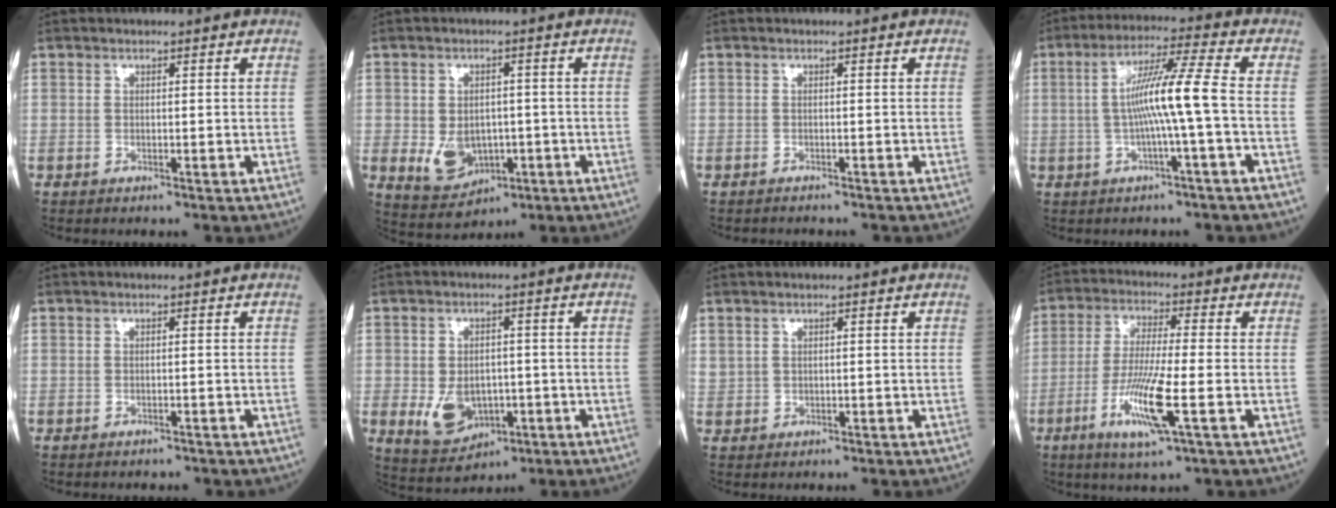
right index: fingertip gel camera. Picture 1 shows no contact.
{"total": 6.7, "force": [-1.6, 4.9, 4.3], "torque": [-0.074, 0.000, -0.011]}
{"total": 1.8, "force": [-1.7, 0.4, 0.3], "torque": [-0.011, -0.002, -0.022]}
{"total": 8.6, "force": [-0.8, -1.2, 8.5], "torque": [-0.156, 0.014, -0.016]}
{"total": 2.2, "force": [-2.0, 0.9, 0.5], "torque": [-0.013, -0.002, -0.021]}
{"total": 7.2, "force": [-2.0, 5.0, 4.8], "torque": [-0.085, -0.001, -0.019]}
{"total": 1.1, "force": [0.7, 0.9, 0.2], "torque": [0.000, 0.006, 0.014]}
{"total": 10.3, "force": [-3.5, 0.1, 9.6], "torque": [-0.195, -0.019, -0.070]}